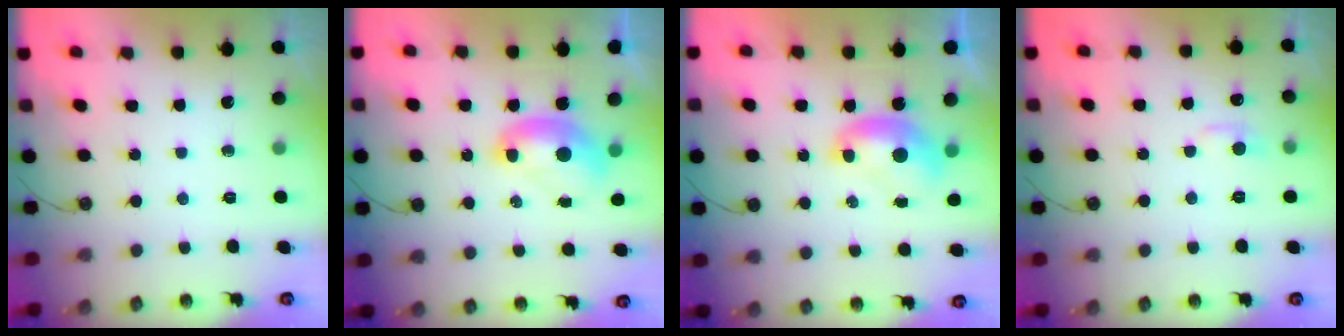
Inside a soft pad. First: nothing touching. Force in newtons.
{"total": 2.0, "press": 2.0, "slide": 0.0}
{"total": 1.4, "press": 1.4, "slide": 0.1}
{"total": 1.0, "press": 0.4, "slide": 0.9}